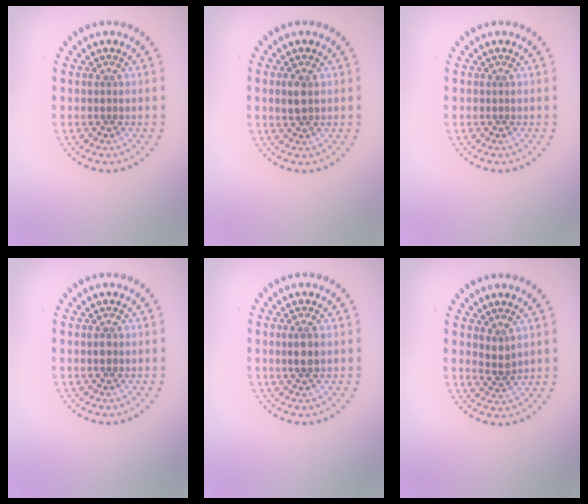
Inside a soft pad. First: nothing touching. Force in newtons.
{"total": 1.8, "press": 1.8, "slide": 0.4}
{"total": 0.0}
{"total": 1.0, "press": 1.0, "slide": 0.2}
{"total": 1.8, "press": 1.7, "slide": 0.7}
{"total": 1.7, "press": 1.4, "slide": 0.9}